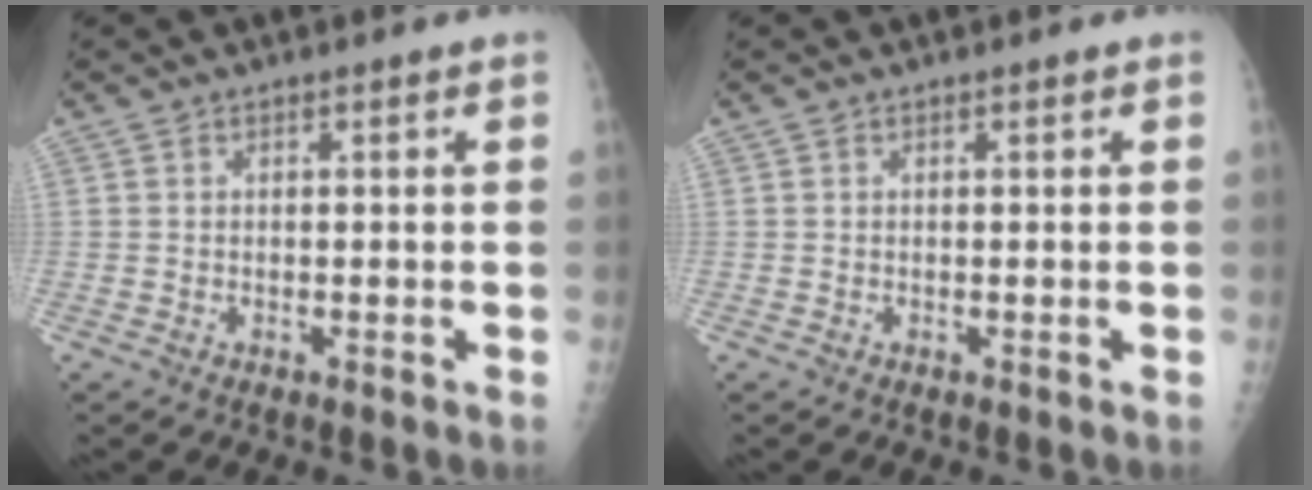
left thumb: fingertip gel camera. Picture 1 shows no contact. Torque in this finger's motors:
{"motor_torque": [0.01, 0.01, -0.03, -0.03, 0.00]}